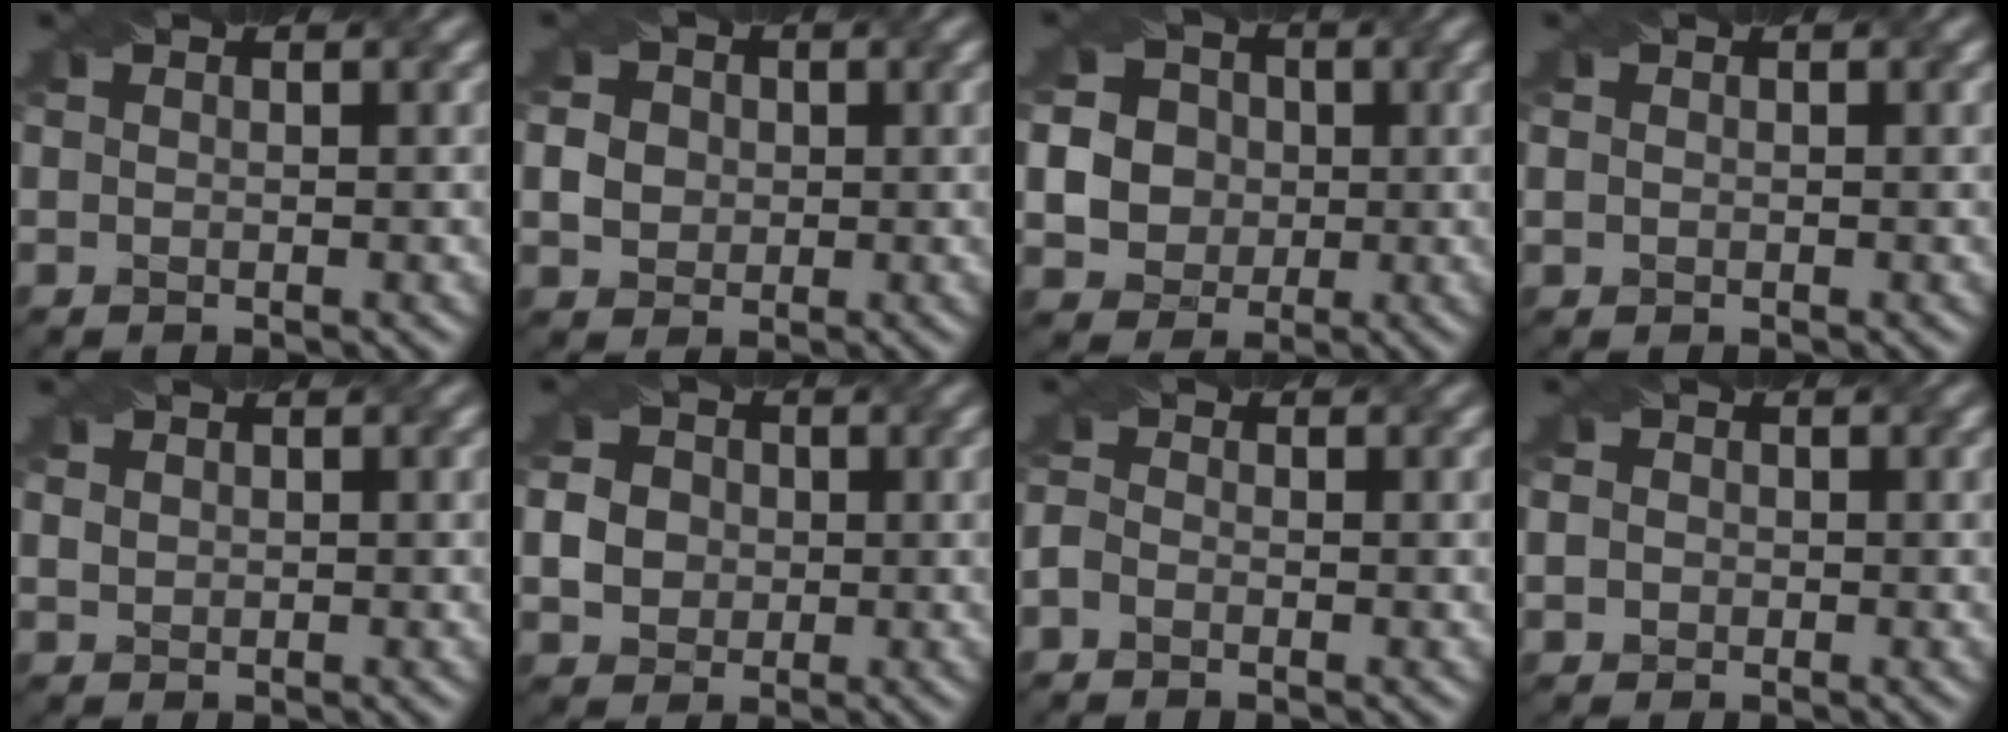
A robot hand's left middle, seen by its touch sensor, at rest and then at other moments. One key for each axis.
{"total": 5.0, "fx": 1.3, "fy": 4.3, "fz": 2.0, "tx": -0.044, "ty": 0.029, "tz": 0.015}
{"total": 8.9, "fx": 0.3, "fy": 8.3, "fz": 3.1, "tx": -0.090, "ty": 0.028, "tz": 0.004}
{"total": 1.0, "fx": 0.5, "fy": 0.9, "fz": 0.3, "tx": -0.011, "ty": 0.010, "tz": 0.006}
{"total": 1.9, "fx": 1.1, "fy": 1.3, "fz": 0.8, "tx": -0.026, "ty": 0.008, "tz": 0.023}
{"total": 4.9, "fx": 0.4, "fy": 4.5, "fz": 1.9, "tx": -0.039, "ty": 0.026, "tz": 0.005}
{"total": 1.1, "fx": -1.0, "fy": 0.5, "fz": 0.3, "tx": -0.012, "ty": 0.006, "tz": -0.016}
{"total": 3.3, "fx": 1.0, "fy": 2.8, "fz": 1.3, "tx": -0.015, "ty": 0.028, "tz": -0.002}